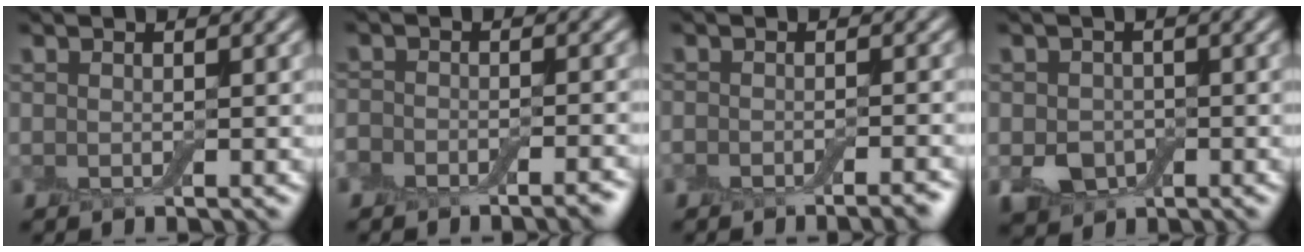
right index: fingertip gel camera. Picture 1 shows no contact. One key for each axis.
{"total": 4.1, "fx": -3.4, "fy": 1.6, "fz": 1.5, "tx": -0.015, "ty": 0.008, "tz": -0.053}
{"total": 3.1, "fx": -2.5, "fy": 0.6, "fz": 1.8, "tx": -0.025, "ty": 0.000, "tz": -0.032}
{"total": 3.2, "fx": -0.8, "fy": 2.7, "fz": 1.7, "tx": -0.032, "ty": -0.007, "tz": -0.017}